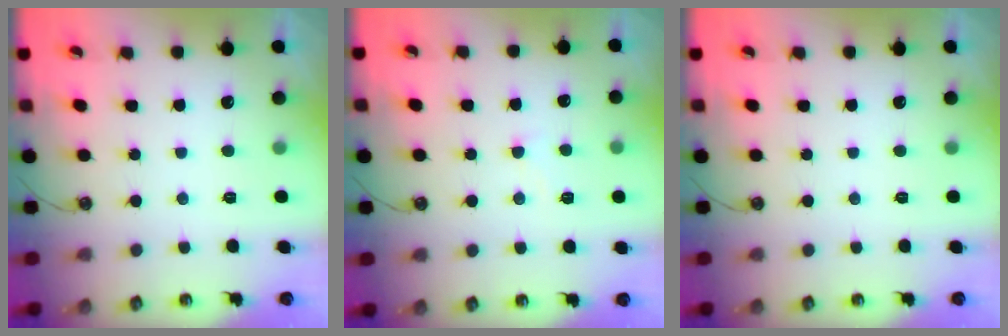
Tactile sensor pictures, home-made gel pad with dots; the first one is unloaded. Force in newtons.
{"total": 3.7, "press": 3.6, "slide": 0.5}
{"total": 0.0}